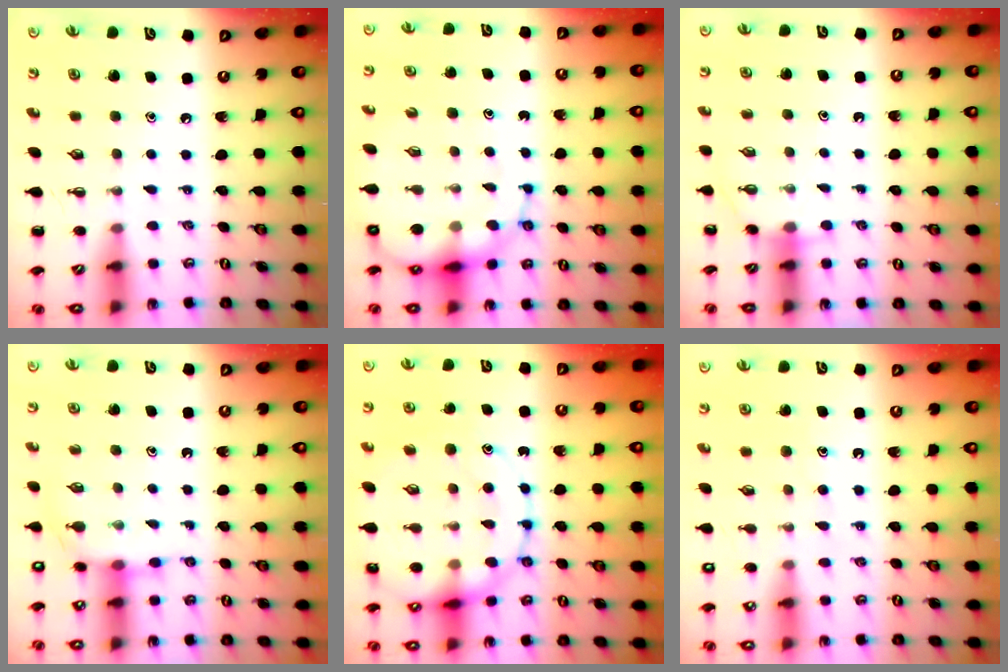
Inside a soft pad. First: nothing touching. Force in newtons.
{"total": 14.6, "press": 14.1, "slide": 3.7}
{"total": 4.3, "press": 4.1, "slide": 1.2}
{"total": 8.0, "press": 7.9, "slide": 1.4}
{"total": 21.0, "press": 20.9, "slide": 1.4}
{"total": 9.7, "press": 9.6, "slide": 1.2}